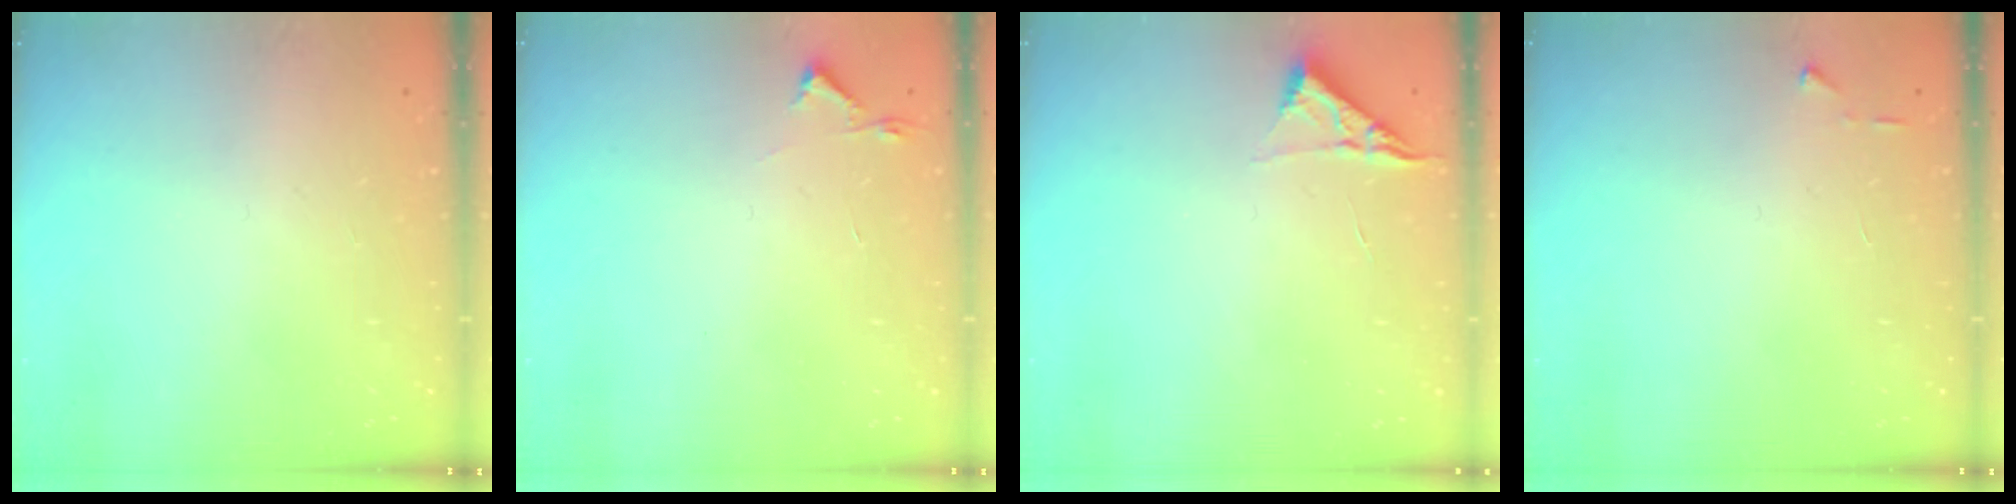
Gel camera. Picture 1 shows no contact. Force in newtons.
{"total": 2.7, "press": 2.6, "slide": 0.4}
{"total": 5.1, "press": 5.0, "slide": 0.7}
{"total": 3.0, "press": 2.9, "slide": 0.4}